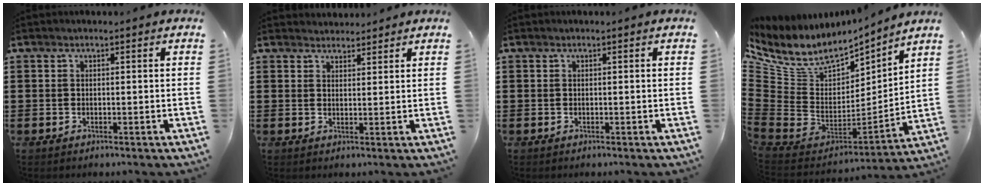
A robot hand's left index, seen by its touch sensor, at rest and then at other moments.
{"total": 2.1, "force": [2.1, 0.5, -0.2], "torque": [-0.003, 0.000, 0.041]}
{"total": 0.0}
{"total": 8.3, "force": [5.9, 4.4, 4.0], "torque": [-0.117, -0.048, 0.105]}